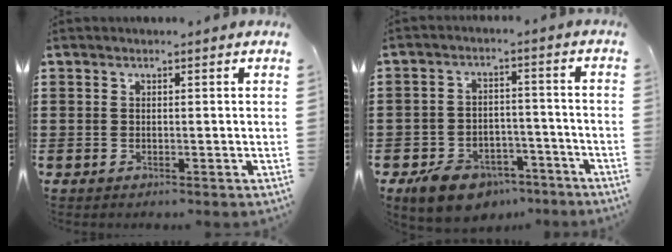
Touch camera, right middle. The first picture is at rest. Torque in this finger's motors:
{"motor_torque": [0.71, 0.00, 0.21, 0.08]}